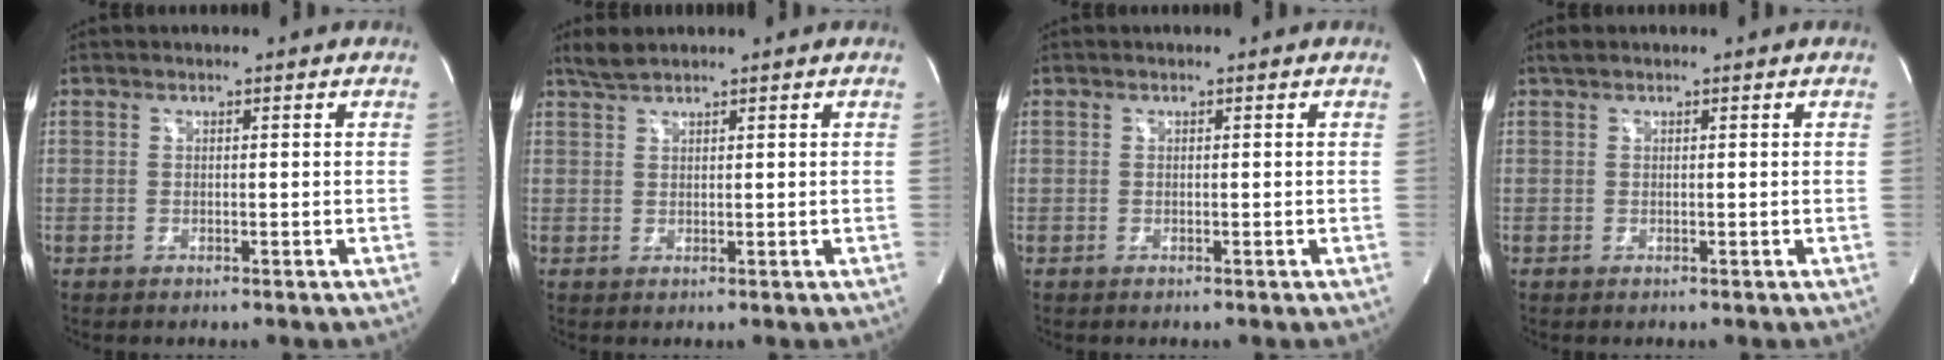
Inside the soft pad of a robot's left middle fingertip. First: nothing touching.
{"total": 2.1, "force": [2.0, 0.0, 0.7], "torque": [-0.020, 0.011, 0.043]}
{"total": 0.0}
{"total": 0.9, "force": [0.8, 0.3, 0.5], "torque": [-0.015, 0.015, 0.016]}